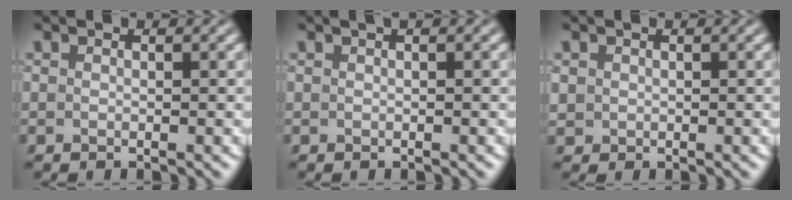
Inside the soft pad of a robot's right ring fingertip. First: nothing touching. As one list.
[{"total": 1.2, "force": [0.7, 0.3, 1.0], "torque": [-0.014, 0.006, 0.008]}, {"total": 0.9, "force": [0.3, 0.9, 0.1], "torque": [0.001, -0.003, 0.008]}]